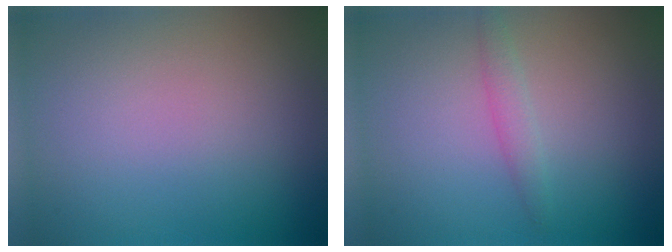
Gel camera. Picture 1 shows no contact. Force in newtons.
{"total": 1.5, "press": 1.5, "slide": 0.0}